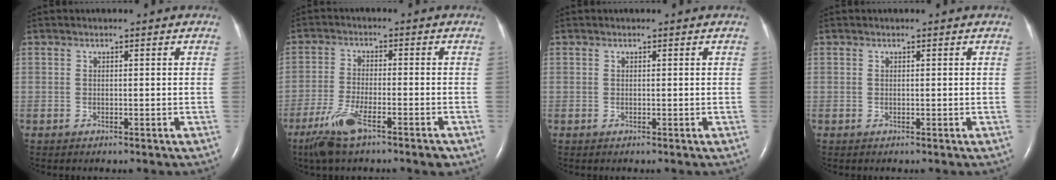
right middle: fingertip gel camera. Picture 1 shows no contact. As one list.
[{"total": 8.4, "force": [-5.5, 1.4, 6.2], "torque": [-0.127, -0.018, -0.098]}, {"total": 0.0}, {"total": 0.0}]